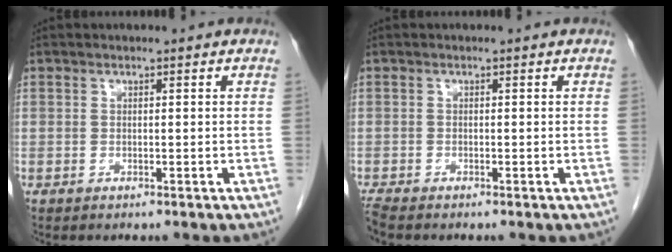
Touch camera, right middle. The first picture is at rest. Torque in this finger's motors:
{"motor_torque": [0.43, -0.93, 0.11, 0.00]}